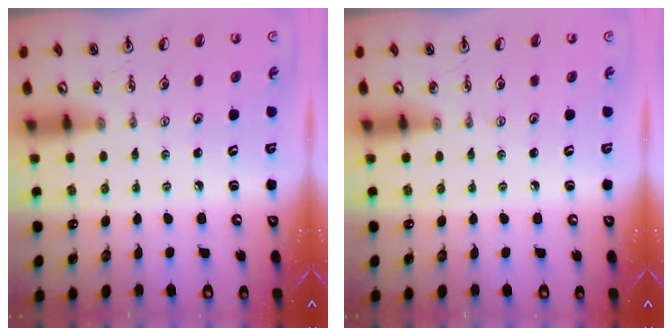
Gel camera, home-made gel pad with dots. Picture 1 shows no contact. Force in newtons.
{"total": 0.0}